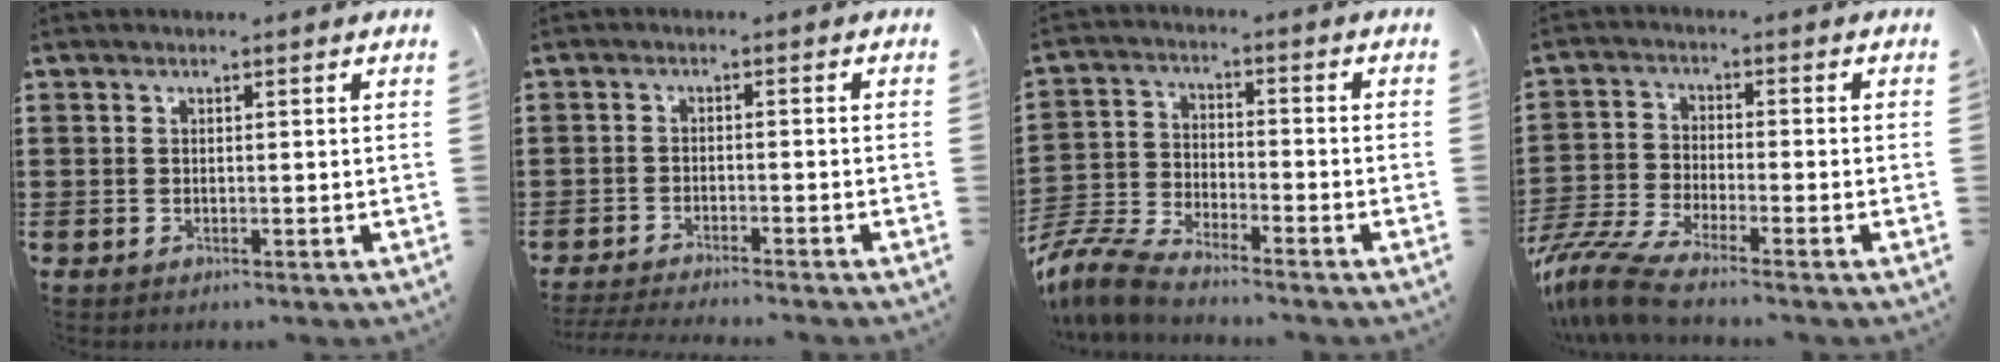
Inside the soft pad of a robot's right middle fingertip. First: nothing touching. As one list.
[{"total": 2.8, "force": [-2.7, -0.4, 0.5], "torque": [-0.015, -0.005, -0.058]}, {"total": 7.4, "force": [-7.0, 0.8, 2.3], "torque": [-0.067, 0.004, -0.144]}, {"total": 7.1, "force": [-6.1, 0.6, 3.6], "torque": [-0.100, -0.015, -0.125]}]